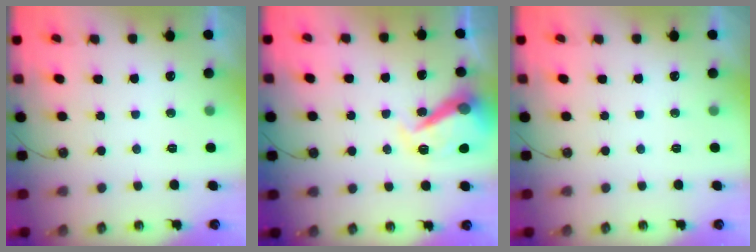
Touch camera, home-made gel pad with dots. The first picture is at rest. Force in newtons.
{"total": 16.6, "press": 16.6, "slide": 0.3}
{"total": 0.0}